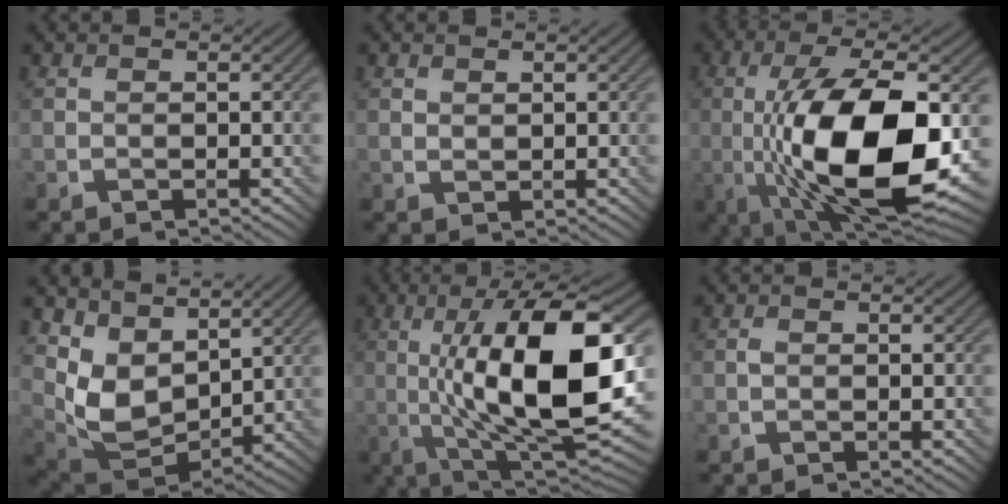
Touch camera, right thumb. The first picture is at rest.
{"total": 0.8, "force": [0.6, 0.4, 0.3], "torque": [-0.008, -0.003, 0.013]}
{"total": 17.3, "force": [-2.2, 6.9, 15.7], "torque": [-0.286, 0.004, -0.040]}
{"total": 8.5, "force": [4.3, 5.1, 5.3], "torque": [-0.130, -0.015, 0.083]}
{"total": 18.2, "force": [0.5, 6.7, 16.9], "torque": [-0.271, 0.016, 0.002]}
{"total": 1.0, "force": [-0.1, 0.6, 0.8], "torque": [-0.015, 0.002, -0.003]}